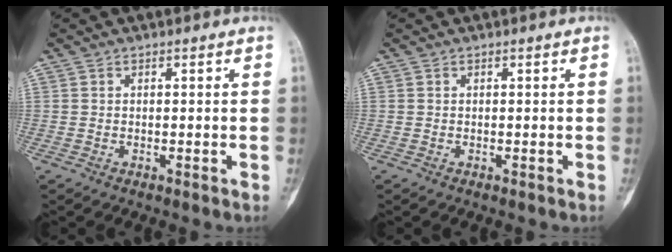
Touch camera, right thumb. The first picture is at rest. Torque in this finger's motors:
{"motor_torque": [0.01, 0.01, 0.04, -0.04, 0.02]}